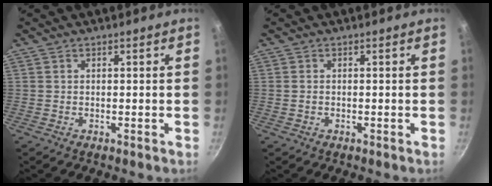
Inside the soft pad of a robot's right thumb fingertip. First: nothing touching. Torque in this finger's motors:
{"motor_torque": [-0.05, -0.09, -0.15, -0.18, 0.02]}